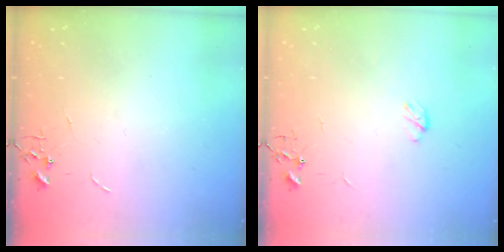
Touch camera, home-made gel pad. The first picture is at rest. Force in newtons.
{"total": 3.9, "press": 3.8, "slide": 0.5}